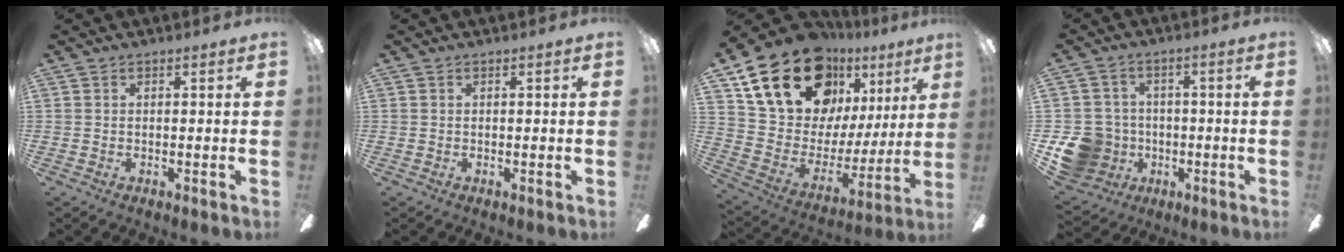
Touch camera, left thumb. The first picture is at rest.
{"total": 0.0}
{"total": 23.7, "force": [15.6, 13.2, 12.0], "torque": [-0.221, -0.081, 0.296]}
{"total": 11.0, "force": [-3.4, 9.9, 3.4], "torque": [-0.091, 0.032, -0.052]}